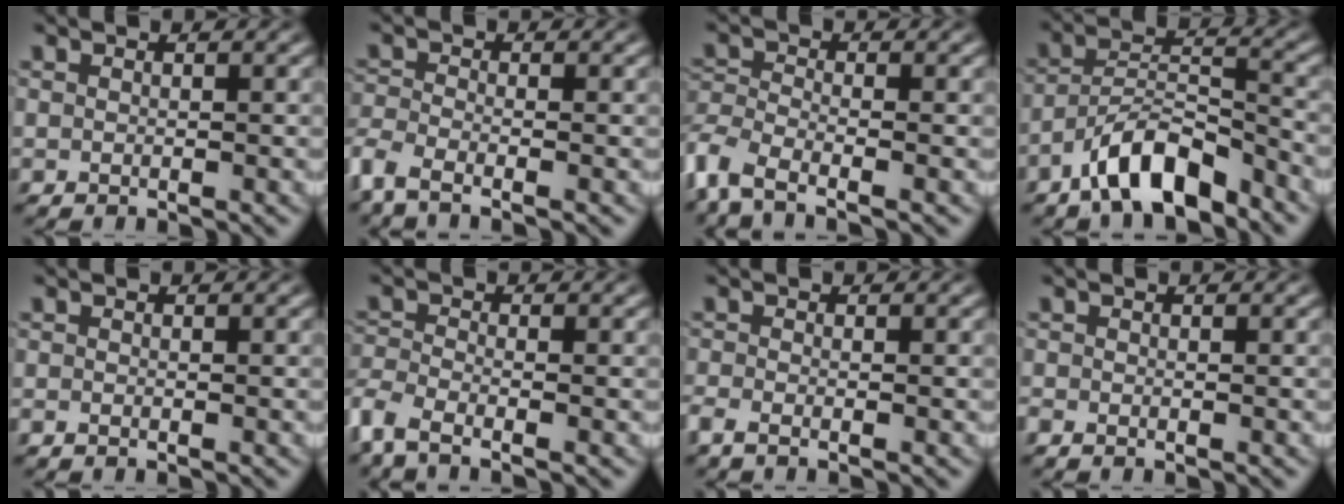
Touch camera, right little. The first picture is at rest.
{"total": 3.2, "force": [-2.4, 1.2, 1.7], "torque": [-0.051, -0.017, -0.038]}
{"total": 4.1, "force": [-2.6, 2.2, 2.2], "torque": [-0.076, -0.025, -0.039]}
{"total": 6.1, "force": [-4.2, 2.4, 3.6], "torque": [-0.047, -0.010, -0.067]}
{"total": 0.8, "force": [-0.8, 0.1, 0.2], "torque": [-0.007, -0.007, -0.011]}
{"total": 3.6, "force": [-2.6, 1.5, 1.9], "torque": [-0.057, -0.018, -0.041]}
{"total": 1.8, "force": [-1.5, 0.5, 0.8], "torque": [-0.027, -0.013, -0.024]}
{"total": 1.0, "force": [-0.9, 0.5, 0.3], "torque": [-0.011, -0.008, -0.016]}